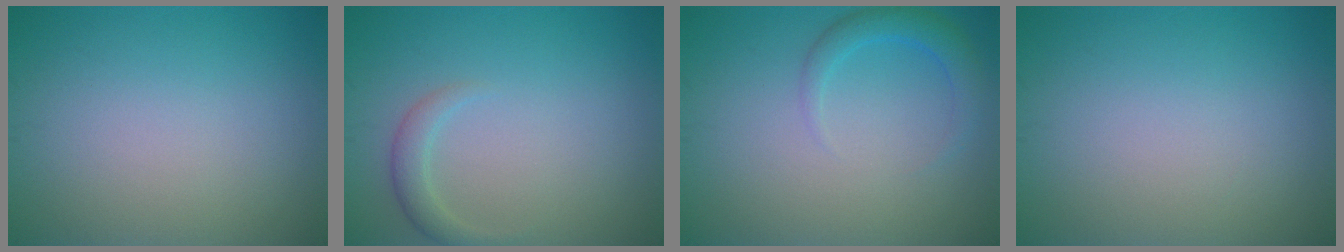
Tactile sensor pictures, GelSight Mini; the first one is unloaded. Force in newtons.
{"total": 1.7, "press": 1.7, "slide": 0.1}
{"total": 2.2, "press": 2.2, "slide": 0.3}
{"total": 0.0}